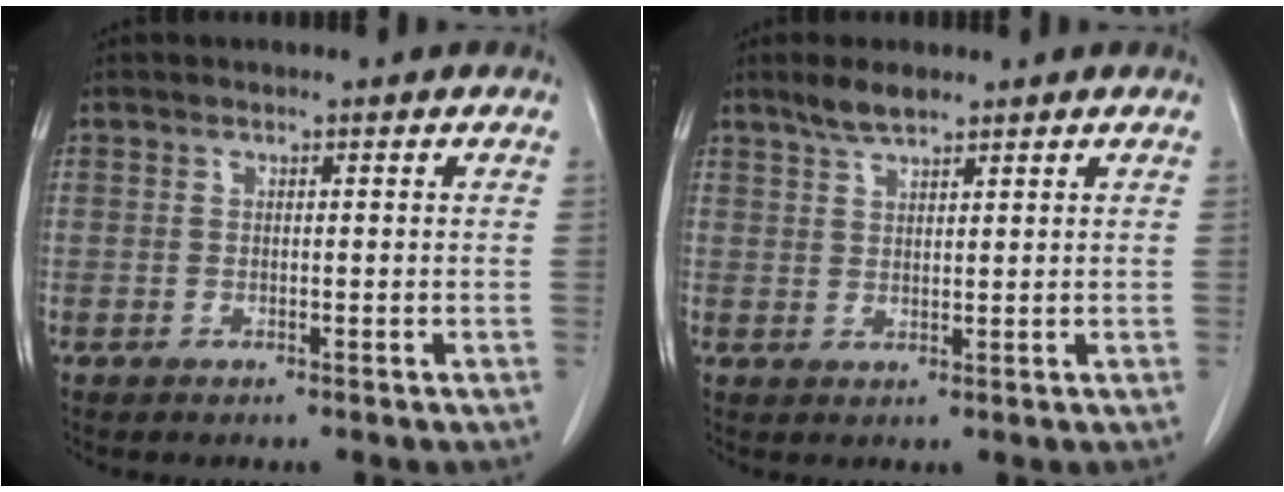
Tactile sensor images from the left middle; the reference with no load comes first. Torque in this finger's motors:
{"motor_torque": [0.61, -0.54, -0.01, 0.00]}